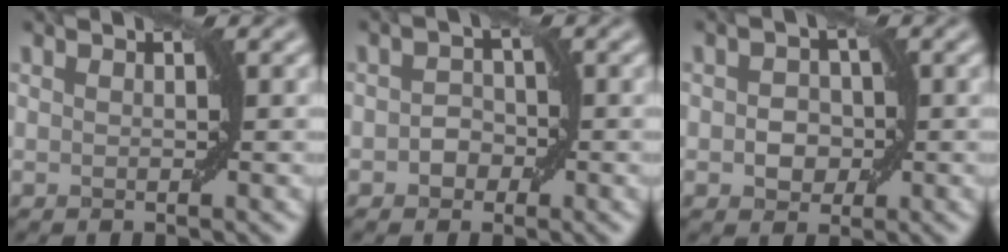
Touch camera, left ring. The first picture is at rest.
{"total": 1.8, "force": [-0.6, 1.5, 0.7], "torque": [-0.010, 0.004, -0.013]}
{"total": 2.4, "force": [-0.4, 2.0, 1.3], "torque": [-0.015, 0.002, -0.009]}